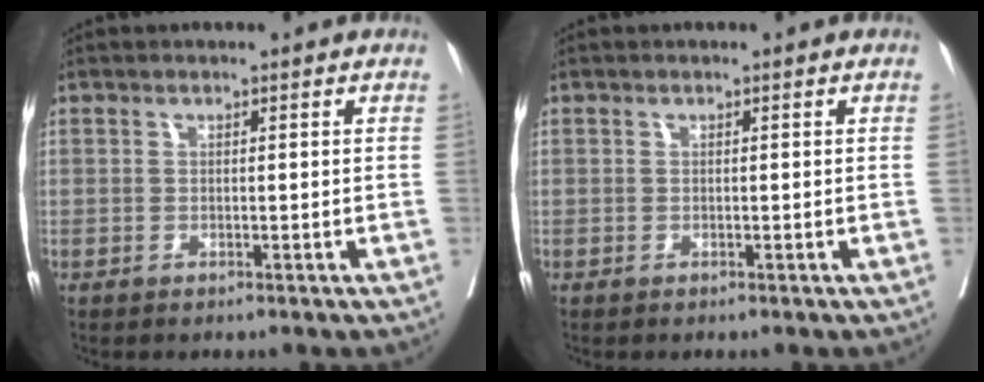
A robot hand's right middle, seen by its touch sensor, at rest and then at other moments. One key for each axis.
{"total": 0.0}